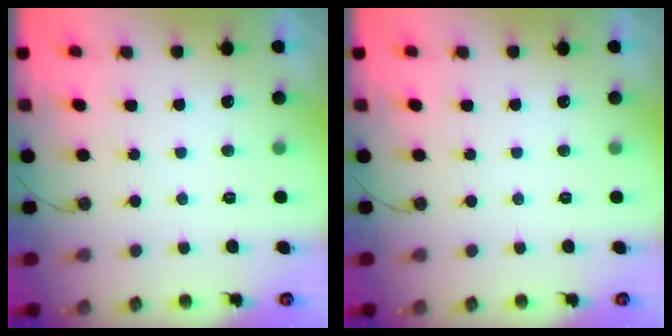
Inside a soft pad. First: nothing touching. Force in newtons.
{"total": 0.0}